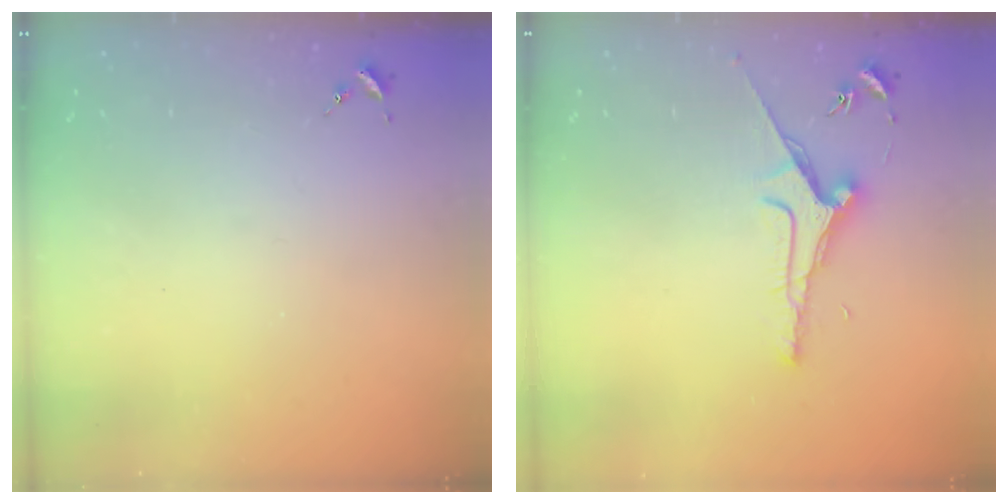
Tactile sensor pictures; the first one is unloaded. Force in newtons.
{"total": 6.9, "press": 6.9, "slide": 0.2}